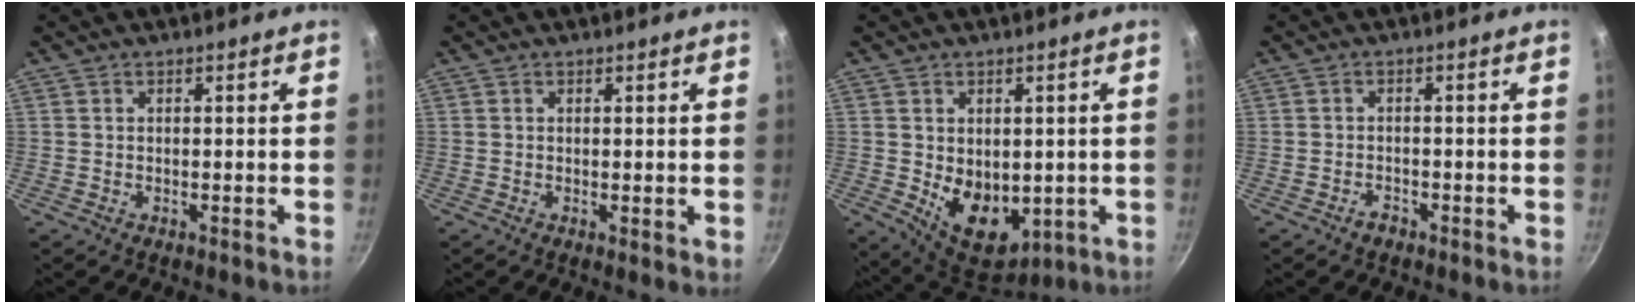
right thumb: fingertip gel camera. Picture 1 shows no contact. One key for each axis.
{"total": 1.0, "fx": 0.3, "fy": 0.3, "fz": 0.9, "tx": -0.010, "ty": -0.009, "tz": 0.001}
{"total": 11.1, "fx": -0.9, "fy": 7.8, "fz": 7.9, "tx": -0.092, "ty": -0.024, "tz": 0.011}
{"total": 1.7, "fx": -1.3, "fy": 0.8, "fz": 0.6, "tx": -0.005, "ty": 0.014, "tz": -0.021}